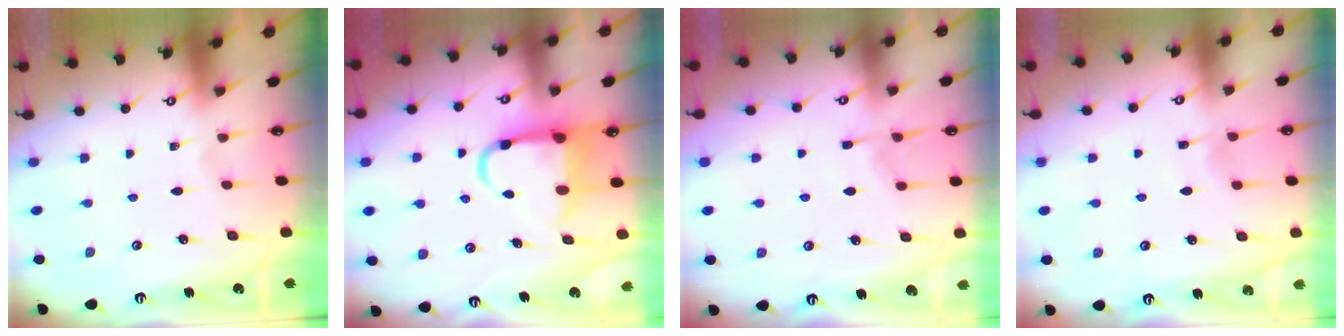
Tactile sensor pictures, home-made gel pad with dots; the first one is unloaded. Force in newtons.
{"total": 8.2, "press": 8.0, "slide": 2.0}
{"total": 4.4, "press": 4.4, "slide": 0.6}
{"total": 5.5, "press": 5.5, "slide": 0.5}